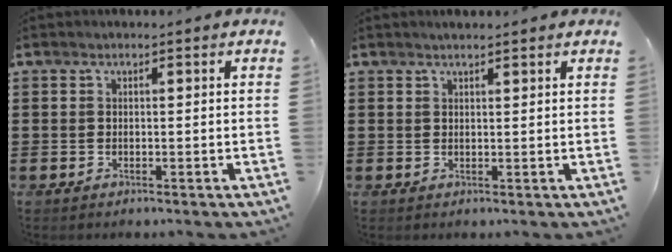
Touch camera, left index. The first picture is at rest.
{"total": 1.2, "force": [1.1, 0.0, 0.4], "torque": [-0.008, 0.001, 0.021]}